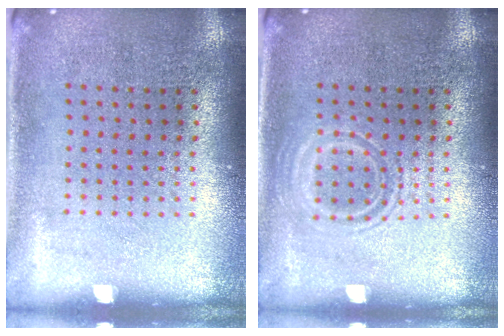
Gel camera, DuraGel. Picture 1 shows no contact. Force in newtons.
{"total": 1.0, "press": 0.9, "slide": 0.3}